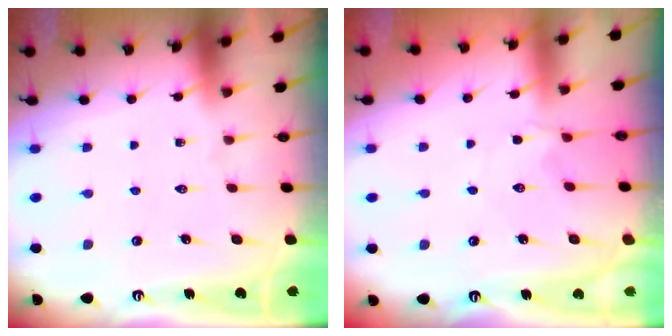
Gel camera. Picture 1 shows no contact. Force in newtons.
{"total": 1.3, "press": 1.3, "slide": 0.4}